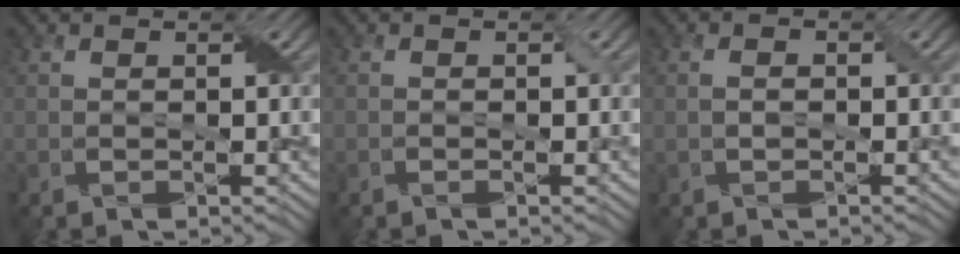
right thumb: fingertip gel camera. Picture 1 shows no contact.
{"total": 0.7, "force": [-0.4, 0.1, 0.6], "torque": [-0.012, 0.002, -0.006]}
{"total": 1.6, "force": [-0.4, 1.0, 1.2], "torque": [-0.024, 0.006, -0.004]}